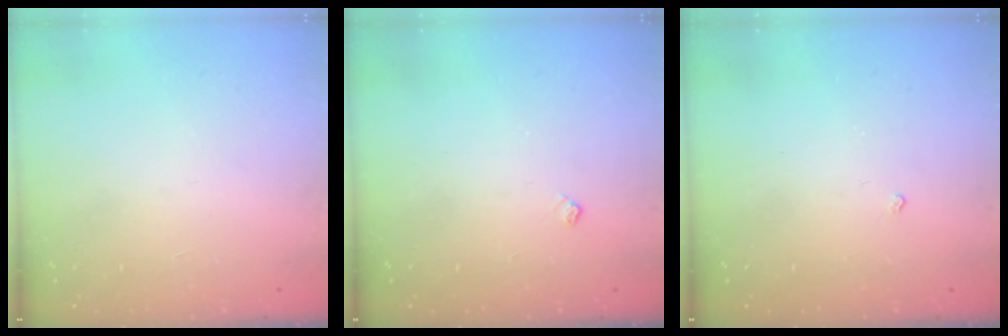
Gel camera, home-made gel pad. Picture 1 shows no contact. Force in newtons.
{"total": 3.6, "press": 3.5, "slide": 0.6}
{"total": 1.7, "press": 1.7, "slide": 0.3}